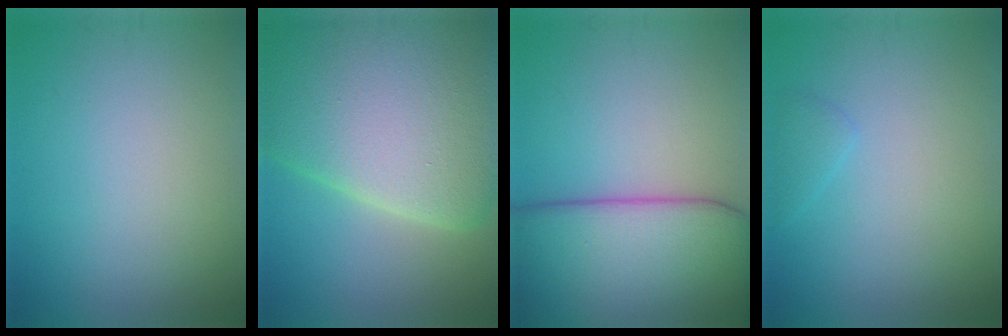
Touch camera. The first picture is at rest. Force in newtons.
{"total": 16.0, "press": 16.0, "slide": 0.8}
{"total": 14.0, "press": 14.0, "slide": 0.8}
{"total": 1.0, "press": 1.0, "slide": 0.1}